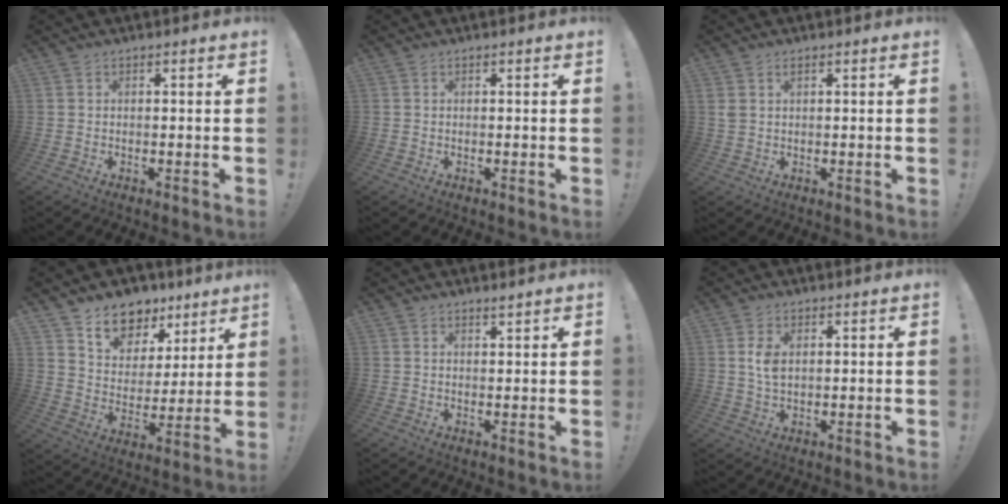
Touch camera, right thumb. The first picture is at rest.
{"total": 0.0}
{"total": 1.6, "force": [0.8, 0.8, 1.2], "torque": [-0.018, -0.001, 0.014]}
{"total": 11.2, "force": [7.8, 7.4, 2.9], "torque": [-0.050, -0.054, 0.151]}
{"total": 1.4, "force": [1.3, 0.2, 0.5], "torque": [-0.003, -0.008, 0.022]}
{"total": 4.6, "force": [1.0, 2.6, 3.6], "torque": [-0.071, -0.001, 0.015]}